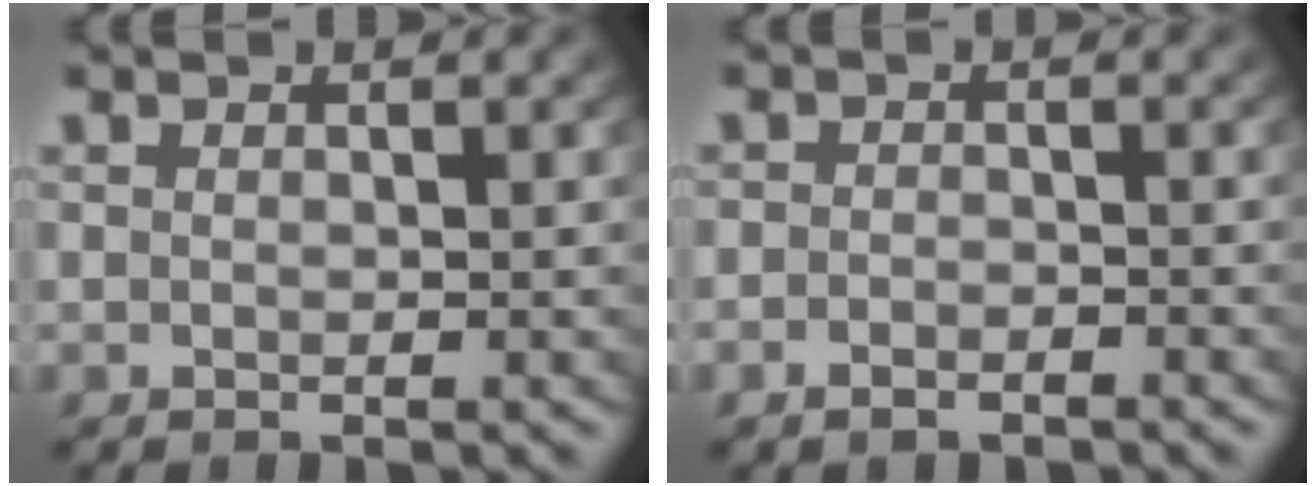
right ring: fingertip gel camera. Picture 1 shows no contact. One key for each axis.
{"total": 1.6, "fx": -1.4, "fy": 0.7, "fz": 0.3, "tx": -0.009, "ty": -0.010, "tz": -0.020}